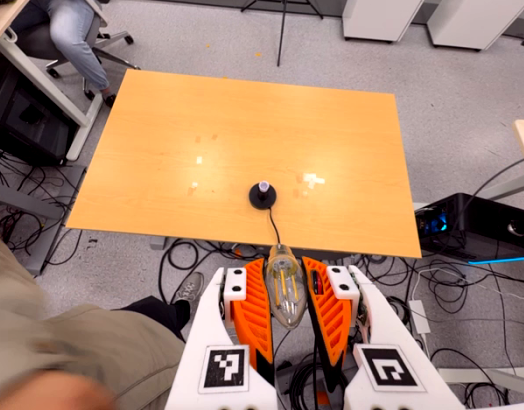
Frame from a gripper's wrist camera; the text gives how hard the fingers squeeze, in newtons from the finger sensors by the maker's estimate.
{"total": 19.7, "left": 22.1, "right": 17.3}